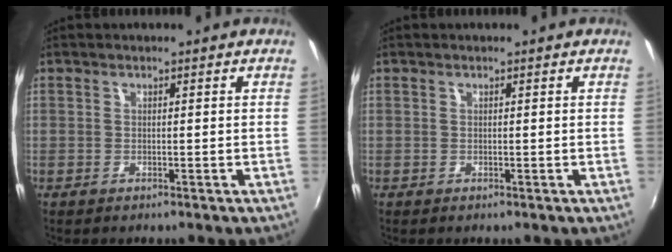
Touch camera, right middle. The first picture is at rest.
{"total": 0.0}